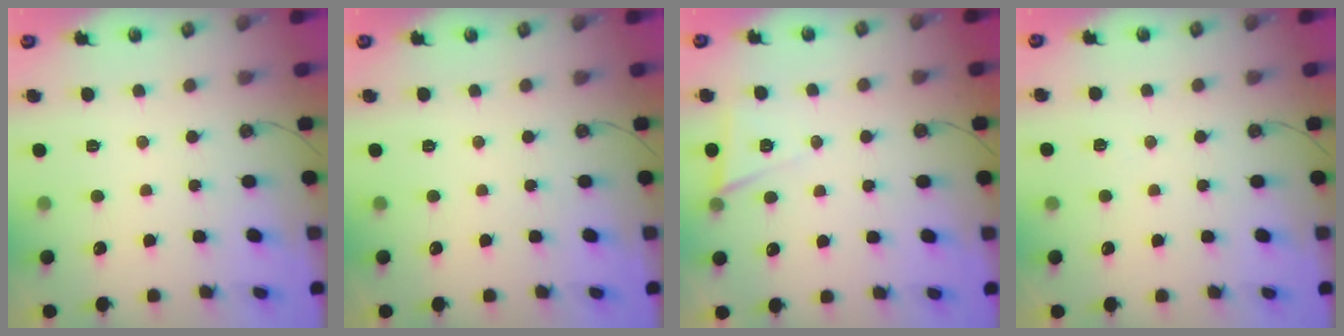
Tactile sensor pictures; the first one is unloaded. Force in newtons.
{"total": 0.0}
{"total": 5.7, "press": 4.1, "slide": 4.0}
{"total": 3.6, "press": 3.2, "slide": 1.6}